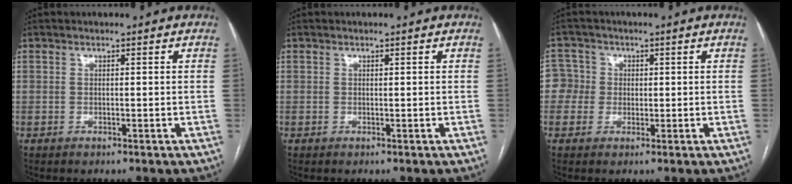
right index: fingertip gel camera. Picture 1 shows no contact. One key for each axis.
{"total": 0.0}
{"total": 4.0, "fx": 0.1, "fy": 4.0, "fz": 0.0, "tx": 0.014, "ty": 0.019, "tz": -0.002}